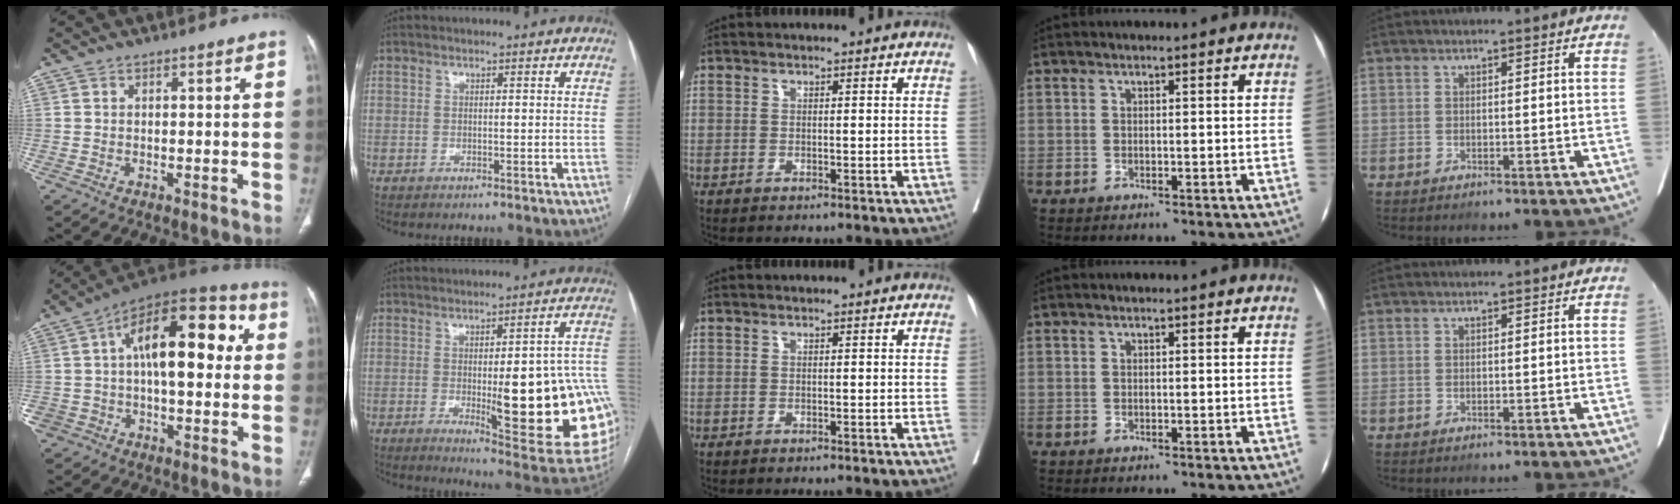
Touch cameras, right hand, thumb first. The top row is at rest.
{"thumb": {"total": 23.5, "force": [3.4, 14.0, 18.6], "torque": [-0.290, 0.048, 0.052]}, "index": {"total": 21.6, "force": [-3.1, 4.3, 20.9], "torque": [-0.176, 0.008, -0.021]}}